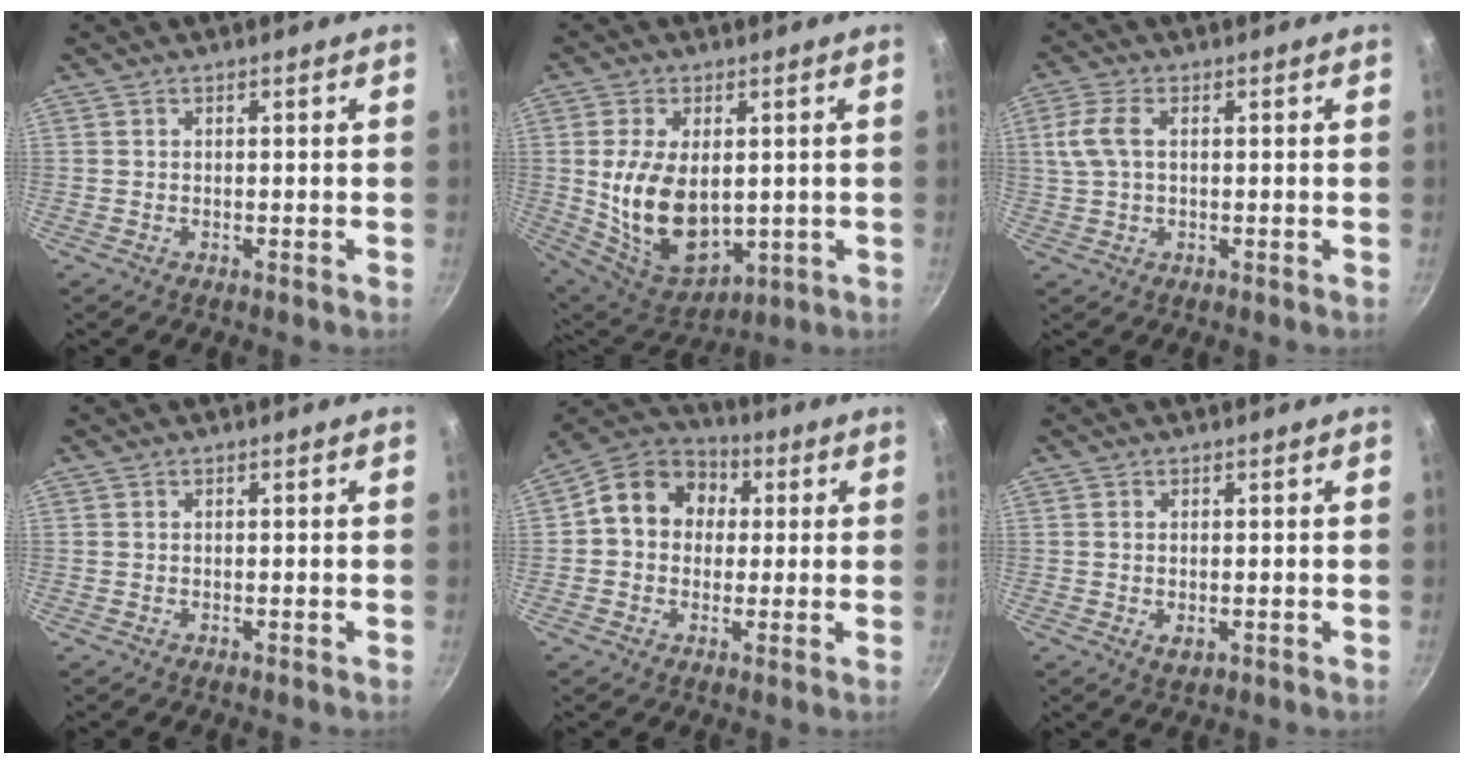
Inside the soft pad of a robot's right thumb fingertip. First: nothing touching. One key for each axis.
{"total": 15.8, "fx": 0.7, "fy": 9.8, "fz": 12.4, "tx": -0.203, "ty": -0.023, "tz": 0.036}
{"total": 3.0, "fx": 1.0, "fy": 1.4, "fz": 2.5, "tx": -0.053, "ty": 0.002, "tz": 0.020}
{"total": 0.0}
{"total": 12.0, "fx": 1.8, "fy": 10.1, "fz": 6.3, "tx": -0.068, "ty": 0.026, "tz": 0.008}
{"total": 2.1, "fx": -0.3, "fy": 1.2, "fz": 1.8, "tx": -0.028, "ty": -0.006, "tz": -0.004}